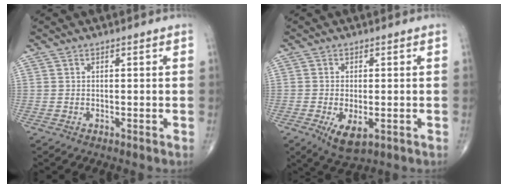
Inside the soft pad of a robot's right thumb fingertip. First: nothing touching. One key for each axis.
{"total": 5.5, "fx": -1.8, "fy": 2.5, "fz": 4.6, "tx": -0.080, "ty": -0.012, "tz": -0.022}